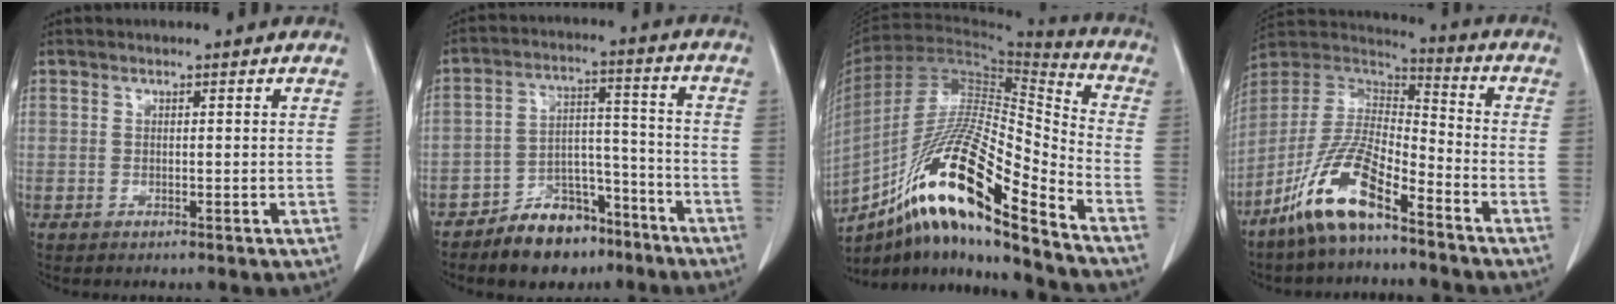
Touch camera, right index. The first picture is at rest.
{"total": 9.9, "force": [-7.3, 5.3, 4.0], "torque": [-0.059, 0.031, -0.121]}
{"total": 21.5, "force": [-13.1, 2.3, 16.9], "torque": [-0.329, -0.014, -0.238]}
{"total": 13.1, "force": [-8.6, 3.2, 9.4], "torque": [-0.195, 0.008, -0.166]}